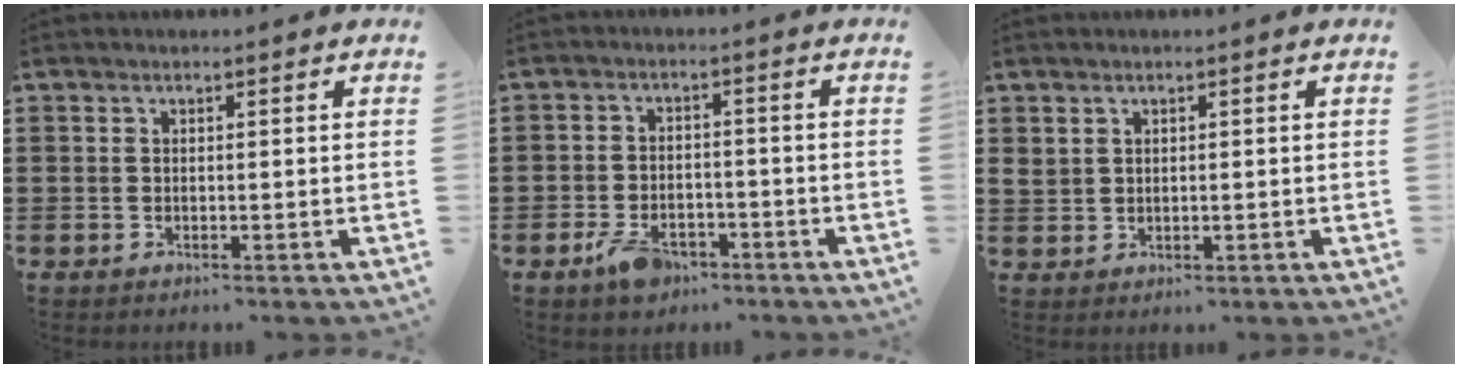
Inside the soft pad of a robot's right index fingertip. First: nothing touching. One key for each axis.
{"total": 4.0, "fx": -2.8, "fy": 2.1, "fz": 2.0, "tx": -0.047, "ty": 0.003, "tz": -0.055}
{"total": 1.3, "fx": 1.0, "fy": 0.8, "fz": 0.4, "tx": -0.012, "ty": 0.003, "tz": 0.018}